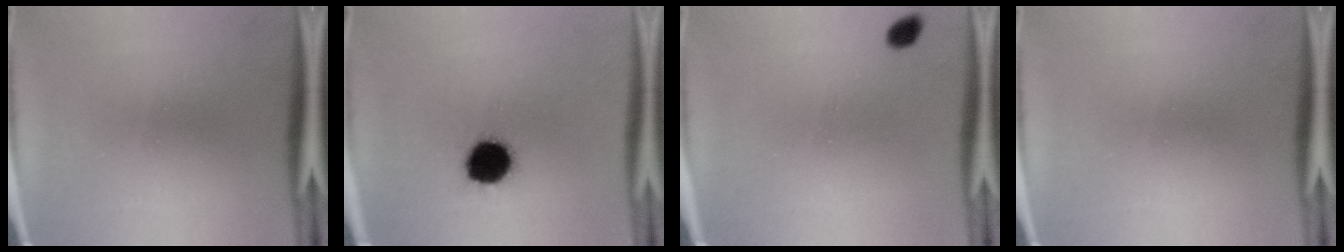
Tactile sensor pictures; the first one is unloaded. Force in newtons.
{"total": 11.4}
{"total": 2.0}
{"total": 0.0}